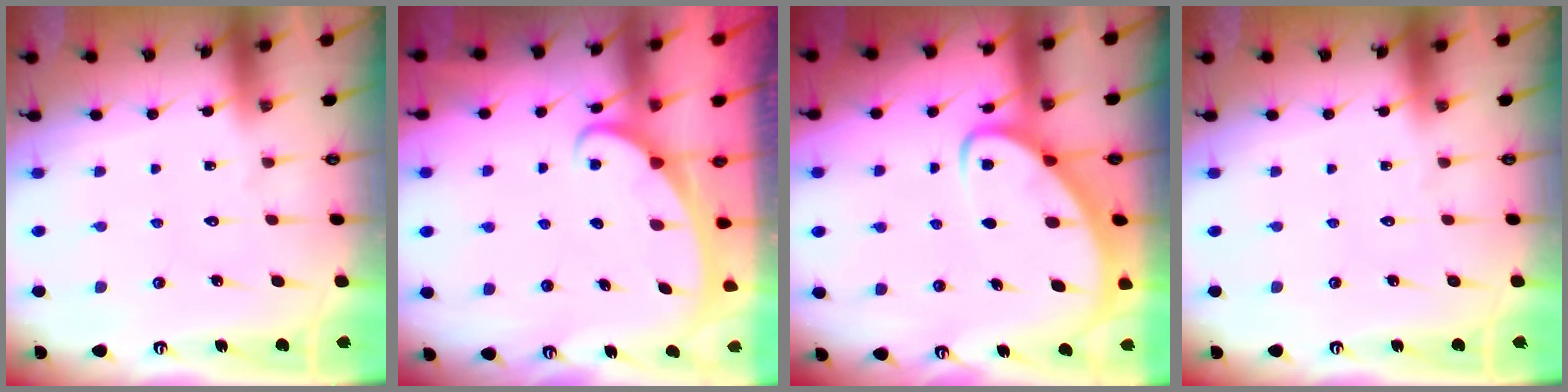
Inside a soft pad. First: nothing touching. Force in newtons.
{"total": 2.6, "press": 2.6, "slide": 0.3}
{"total": 3.2, "press": 3.2, "slide": 0.4}
{"total": 0.0}